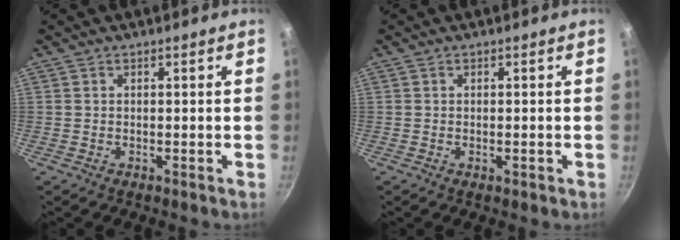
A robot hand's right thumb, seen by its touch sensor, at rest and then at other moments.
{"total": 1.2, "force": [-0.3, 0.5, 1.0], "torque": [-0.016, 0.001, -0.006]}